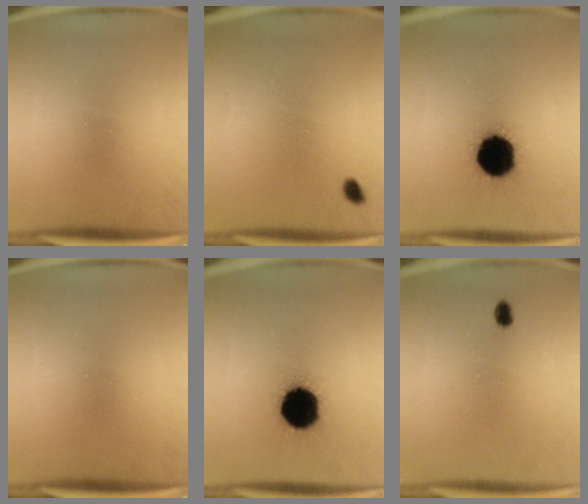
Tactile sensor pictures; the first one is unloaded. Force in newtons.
{"total": 1.3}
{"total": 19.9}
{"total": 0.0}
{"total": 19.9}
{"total": 1.9}